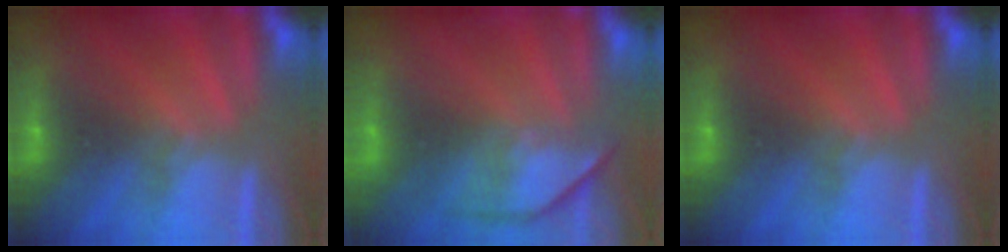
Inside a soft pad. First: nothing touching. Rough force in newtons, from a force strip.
{"total": 4.5}
{"total": 0.0}